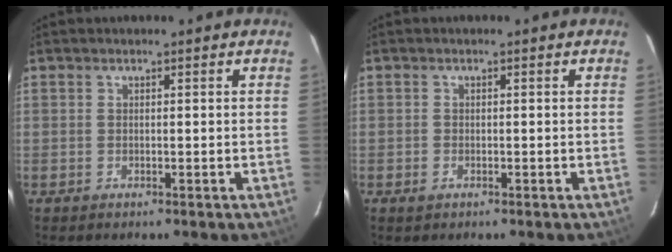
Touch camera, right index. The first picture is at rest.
{"total": 1.2, "force": [-0.7, 0.8, 0.5], "torque": [-0.008, -0.001, -0.013]}